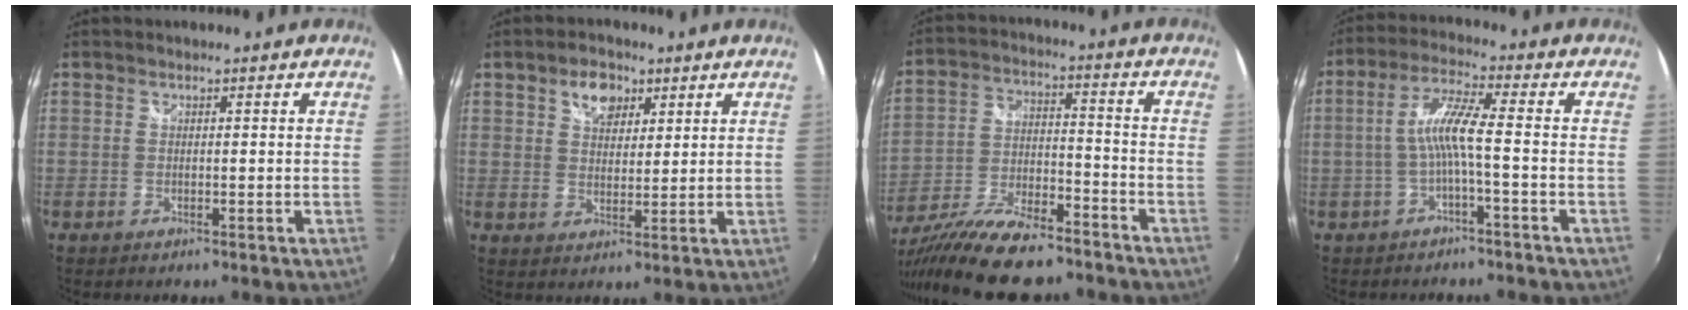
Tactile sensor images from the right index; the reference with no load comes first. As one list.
[{"total": 5.9, "force": [3.2, 3.9, 3.1], "torque": [-0.041, 0.015, 0.055]}, {"total": 19.9, "force": [-15.8, 5.3, 10.8], "torque": [-0.211, -0.039, -0.261]}, {"total": 6.4, "force": [-1.8, -0.1, 6.1], "torque": [-0.137, 0.011, -0.031]}]